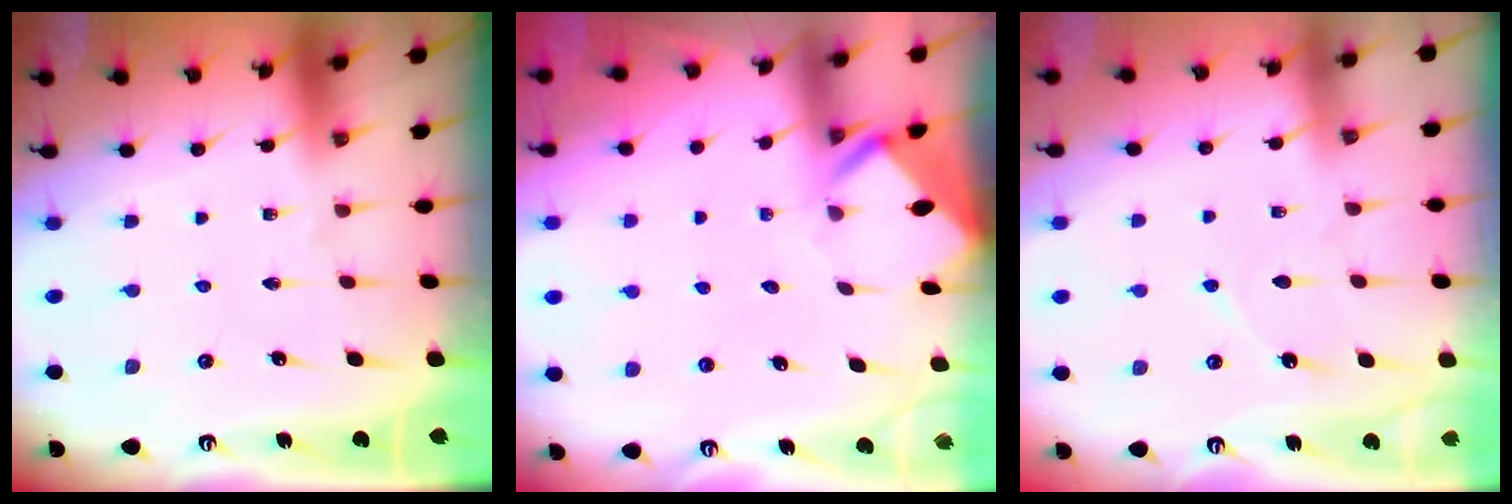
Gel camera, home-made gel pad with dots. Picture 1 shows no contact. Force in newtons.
{"total": 3.9, "press": 3.9, "slide": 0.3}
{"total": 4.5, "press": 4.5, "slide": 0.6}